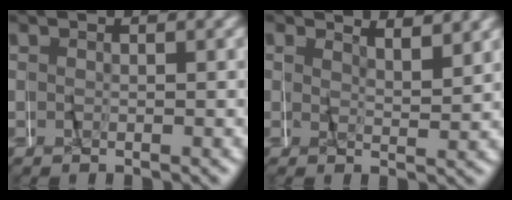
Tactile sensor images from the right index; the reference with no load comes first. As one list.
[{"total": 1.5, "force": [1.1, -1.1, 0.0], "torque": [-0.004, 0.001, 0.015]}]